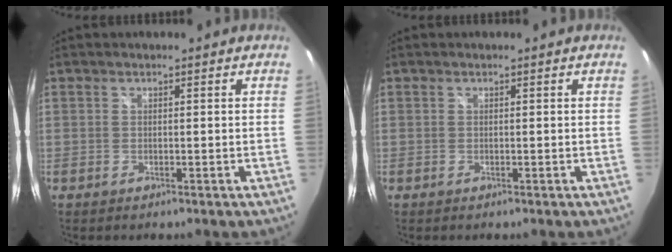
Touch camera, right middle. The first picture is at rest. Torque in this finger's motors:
{"motor_torque": [-0.04, 0.04, -0.02, 0.00]}